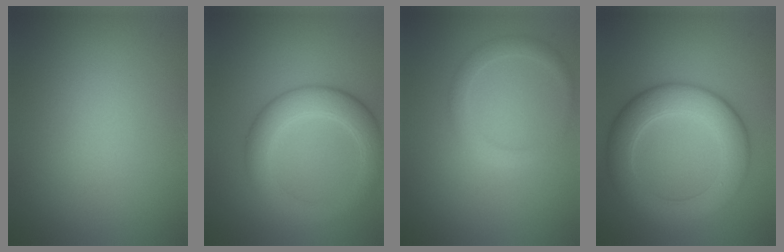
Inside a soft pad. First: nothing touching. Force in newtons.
{"total": 5.2, "press": 5.2, "slide": 0.1}
{"total": 1.9, "press": 1.9, "slide": 0.1}
{"total": 6.9, "press": 6.9, "slide": 0.1}